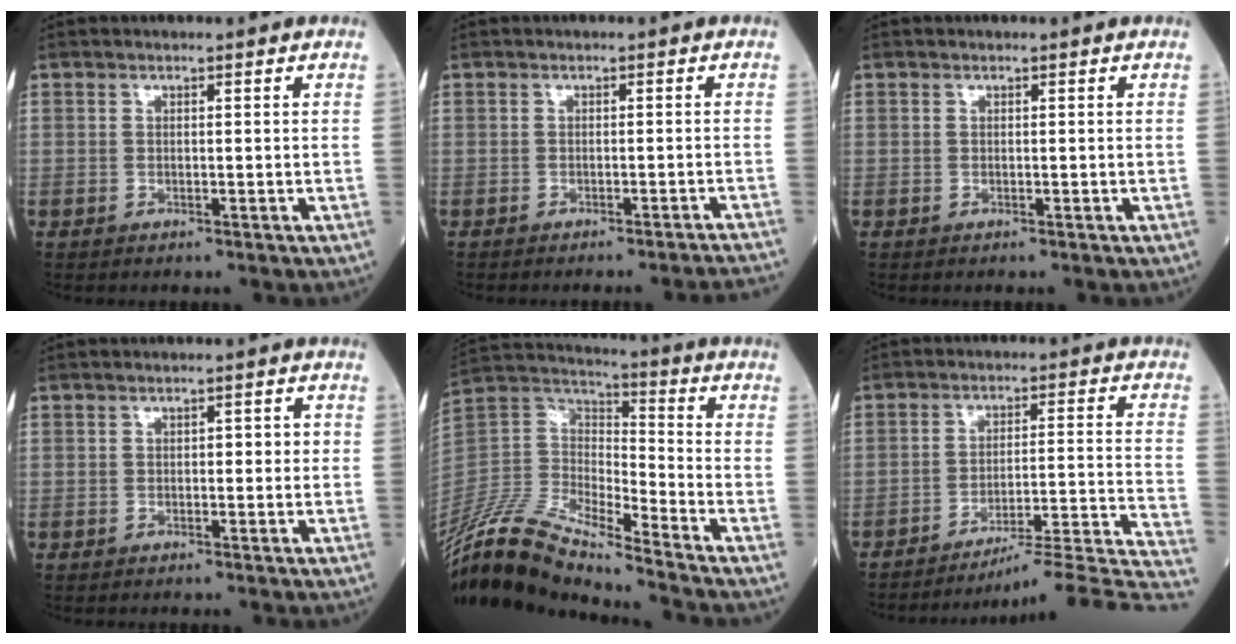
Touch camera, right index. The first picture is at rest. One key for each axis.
{"total": 7.0, "fx": -6.7, "fy": -1.6, "fz": 1.3, "tx": 0.000, "ty": -0.016, "tz": -0.076}
{"total": 0.0}
{"total": 2.0, "fx": 0.0, "fy": 1.0, "fz": 1.7, "tx": -0.019, "ty": 0.009, "tz": -0.002}
{"total": 16.7, "fx": -14.5, "fy": 1.9, "fz": 8.1, "tx": -0.172, "ty": 0.020, "tz": -0.279}
{"total": 19.8, "fx": -18.3, "fy": -2.4, "fz": 7.1, "tx": -0.032, "ty": 0.008, "tz": -0.242}